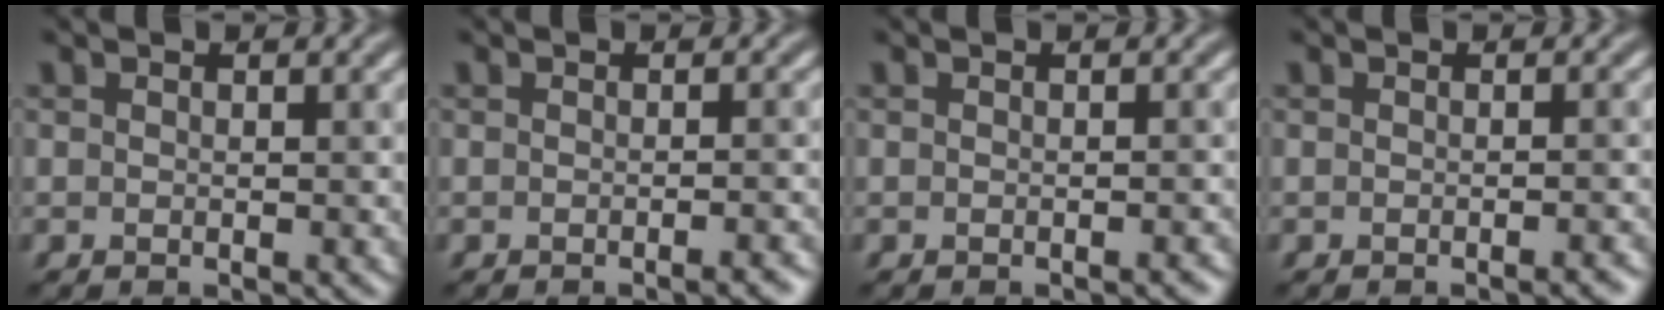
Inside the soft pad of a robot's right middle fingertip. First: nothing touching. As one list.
[{"total": 1.9, "force": [-1.0, 0.5, 1.5], "torque": [-0.010, 0.002, -0.017]}, {"total": 0.8, "force": [-0.6, 0.2, 0.6], "torque": [-0.006, 0.001, -0.008]}, {"total": 1.4, "force": [-0.8, 0.4, 1.1], "torque": [-0.008, 0.001, -0.014]}]